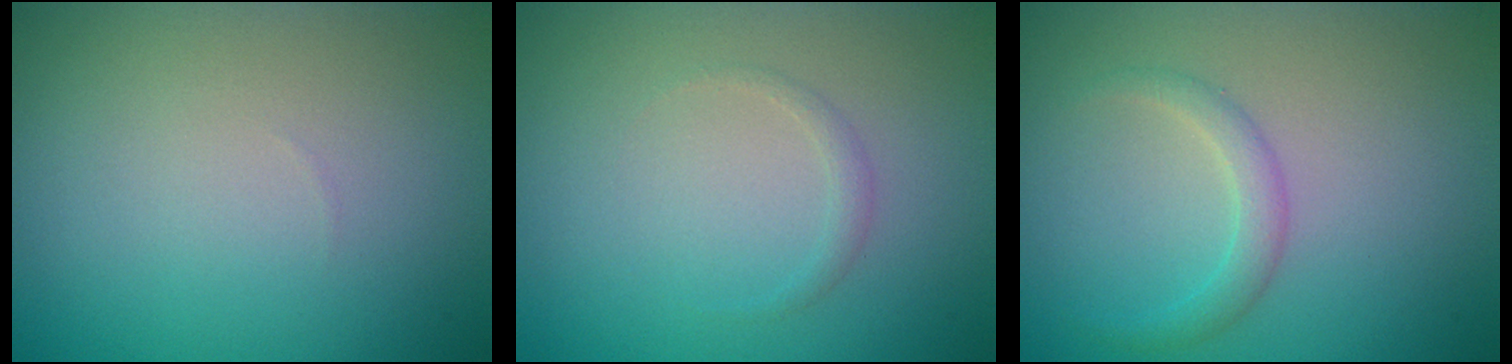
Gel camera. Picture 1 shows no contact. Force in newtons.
{"total": 0.8, "press": 0.8, "slide": 0.0}
{"total": 1.6, "press": 1.6, "slide": 0.0}